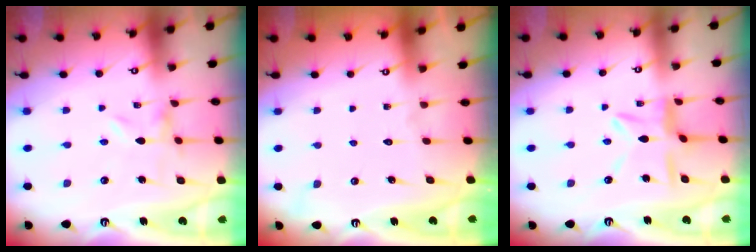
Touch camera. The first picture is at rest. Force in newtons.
{"total": 1.6, "press": 1.6, "slide": 0.2}
{"total": 9.0, "press": 8.9, "slide": 0.7}